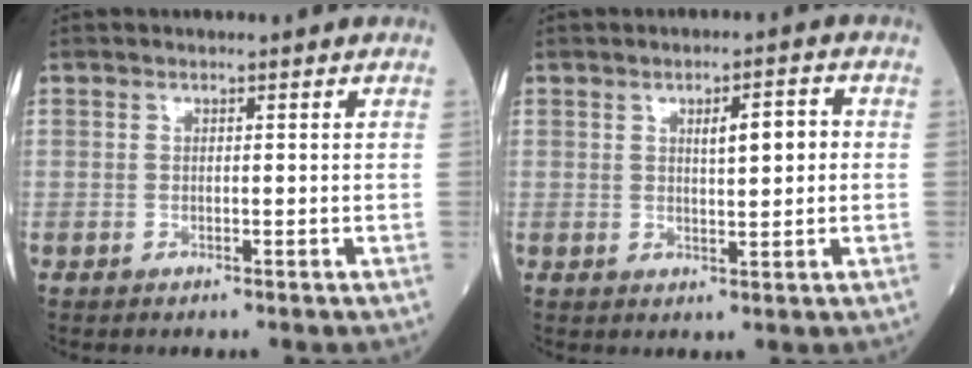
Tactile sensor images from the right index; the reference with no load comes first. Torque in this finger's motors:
{"motor_torque": [0.33, 0.00, 0.21, 0.08]}